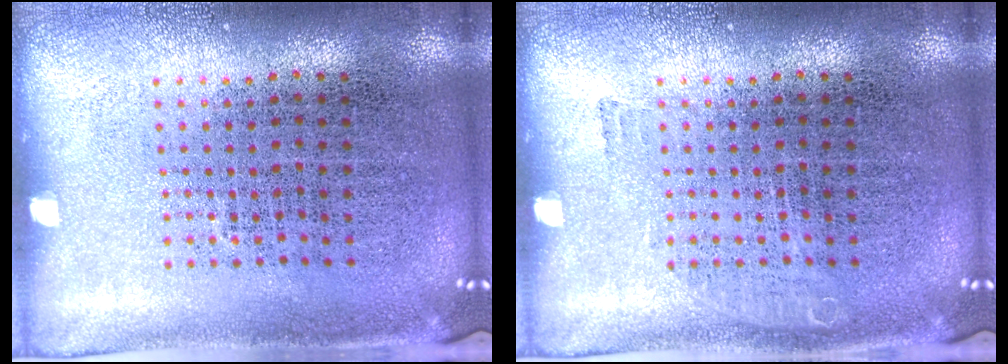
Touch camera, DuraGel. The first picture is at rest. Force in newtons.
{"total": 0.5, "press": 0.5, "slide": 0.1}